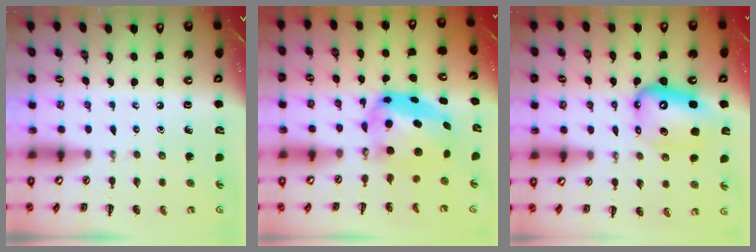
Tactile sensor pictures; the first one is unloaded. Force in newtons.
{"total": 7.2, "press": 7.0, "slide": 1.6}
{"total": 10.2, "press": 9.9, "slide": 2.7}